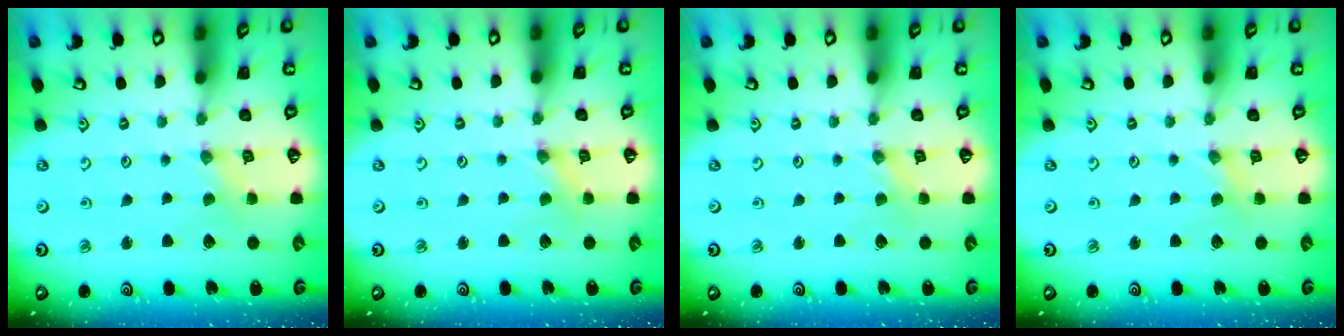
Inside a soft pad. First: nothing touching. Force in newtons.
{"total": 0.0}
{"total": 0.0}
{"total": 1.9, "press": 1.9, "slide": 0.3}